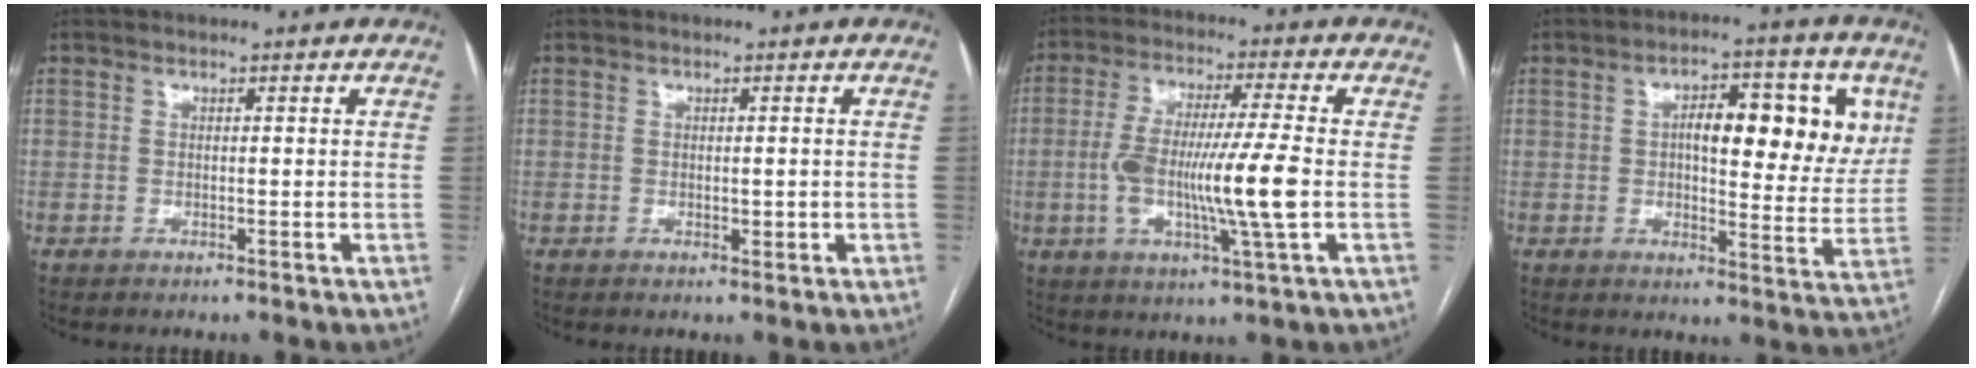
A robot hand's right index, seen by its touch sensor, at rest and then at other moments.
{"total": 1.2, "force": [-0.1, 0.5, 1.0], "torque": [-0.018, 0.000, 0.002]}
{"total": 12.6, "force": [-1.7, 0.3, 12.5], "torque": [-0.244, -0.001, -0.033]}
{"total": 13.2, "force": [3.7, 5.0, 11.7], "torque": [-0.149, 0.023, 0.051]}